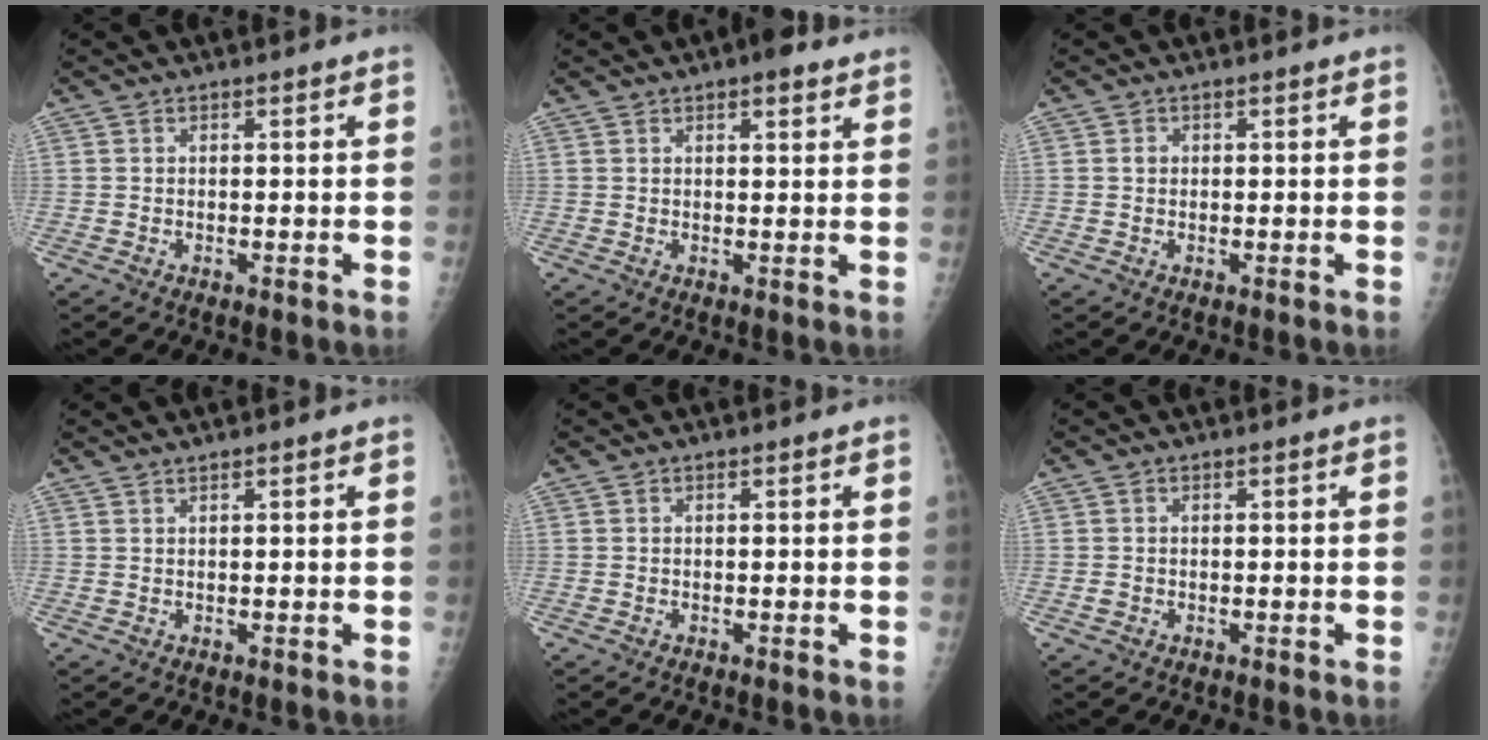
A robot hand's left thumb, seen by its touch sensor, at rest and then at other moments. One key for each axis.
{"total": 3.8, "fx": 2.5, "fy": 1.4, "fz": 2.5, "tx": -0.023, "ty": -0.007, "tz": 0.029}
{"total": 0.9, "fx": 0.2, "fy": 0.8, "fz": 0.4, "tx": 0.001, "ty": 0.001, "tz": 0.000}
{"total": 0.6, "fx": 0.6, "fy": -0.1, "fz": 0.2, "tx": -0.008, "ty": -0.002, "tz": 0.015}
{"total": 0.0}
{"total": 1.0, "fx": -0.2, "fy": 0.9, "fz": 0.3, "tx": -0.005, "ty": 0.001, "tz": -0.002}